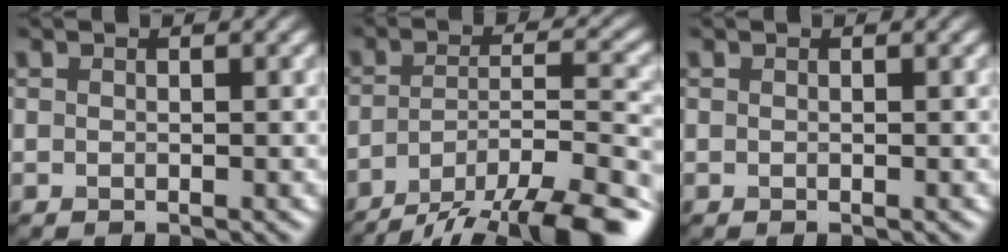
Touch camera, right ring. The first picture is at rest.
{"total": 13.5, "force": [-10.6, 3.8, 7.5], "torque": [-0.119, -0.012, -0.151]}
{"total": 0.0}